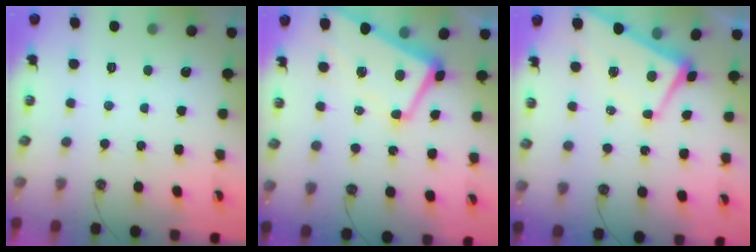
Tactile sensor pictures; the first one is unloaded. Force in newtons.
{"total": 1.2, "press": 0.4, "slide": 1.1}
{"total": 2.4, "press": 2.4, "slide": 0.3}